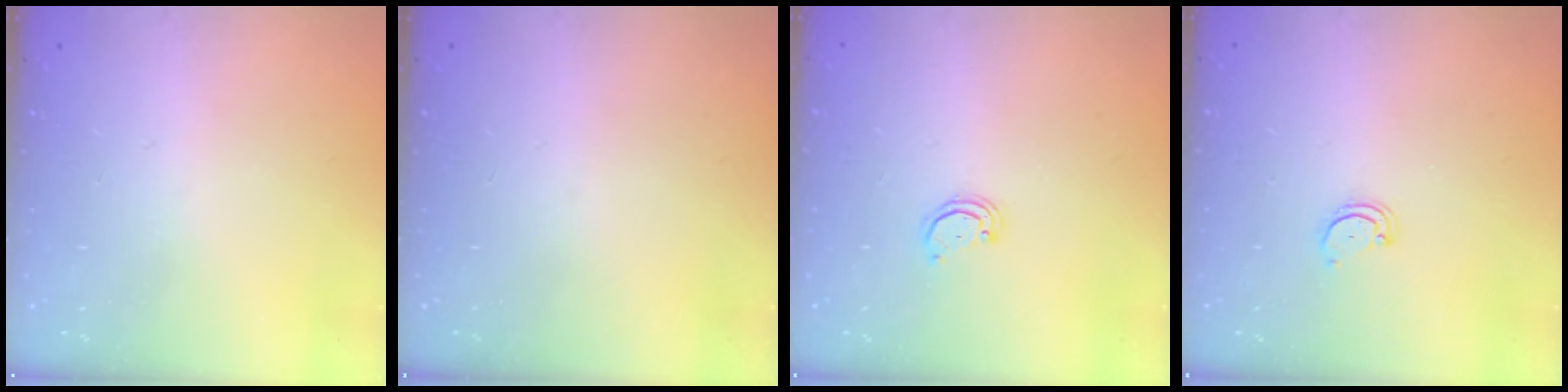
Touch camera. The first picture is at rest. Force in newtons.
{"total": 0.0}
{"total": 2.2, "press": 2.2, "slide": 0.2}
{"total": 2.7, "press": 2.7, "slide": 0.3}